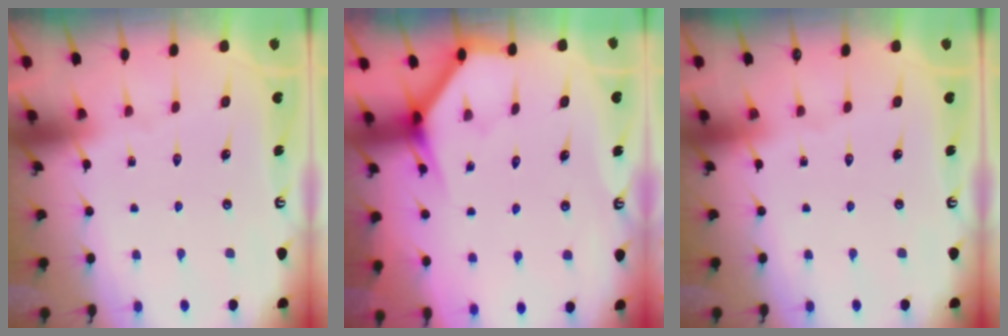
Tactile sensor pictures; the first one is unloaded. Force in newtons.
{"total": 3.9, "press": 3.9, "slide": 0.4}
{"total": 0.0}